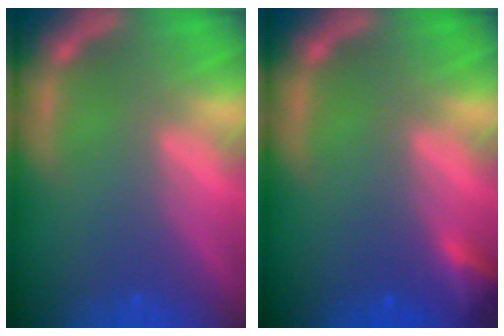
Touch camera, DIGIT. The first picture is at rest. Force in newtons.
{"total": 1.9}